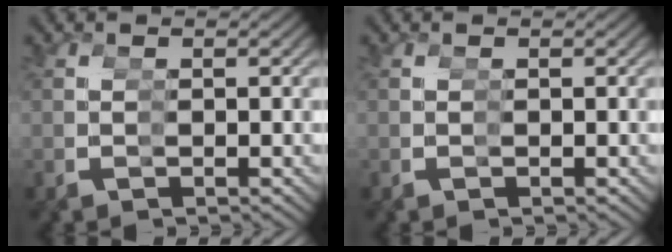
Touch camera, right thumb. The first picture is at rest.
{"total": 0.0}